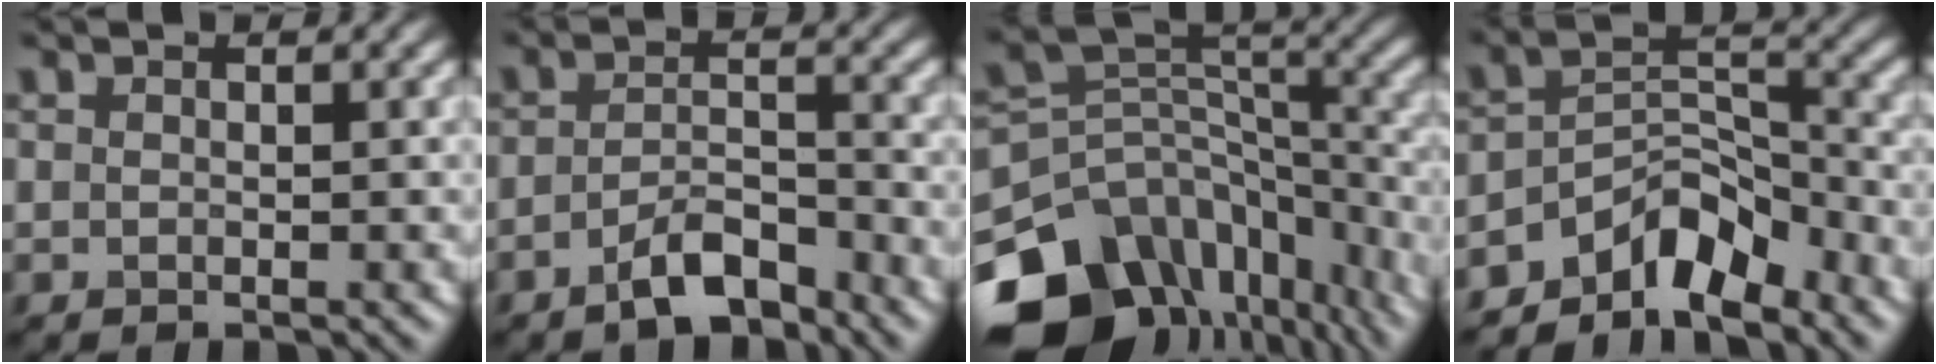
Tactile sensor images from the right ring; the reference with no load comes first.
{"total": 4.3, "force": [-3.0, 1.5, 2.7], "torque": [-0.045, 0.004, -0.058]}
{"total": 15.7, "force": [-9.6, 10.5, 6.6], "torque": [-0.166, -0.003, -0.121]}
{"total": 5.8, "force": [-4.7, 2.3, 2.5], "torque": [-0.025, 0.007, -0.092]}